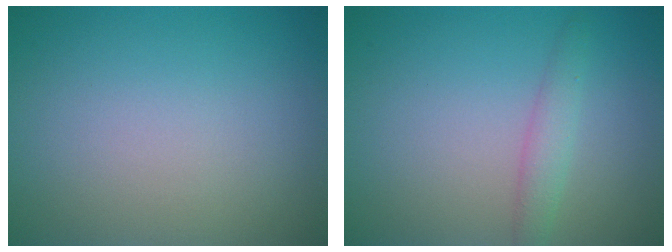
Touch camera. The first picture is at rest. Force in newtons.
{"total": 1.8, "press": 1.7, "slide": 0.2}